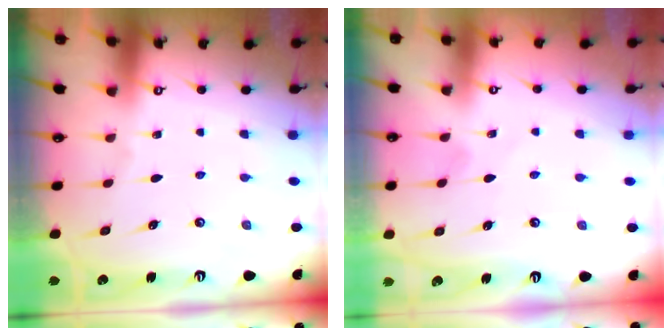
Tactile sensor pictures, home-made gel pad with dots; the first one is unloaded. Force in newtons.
{"total": 2.2, "press": 2.2, "slide": 0.3}